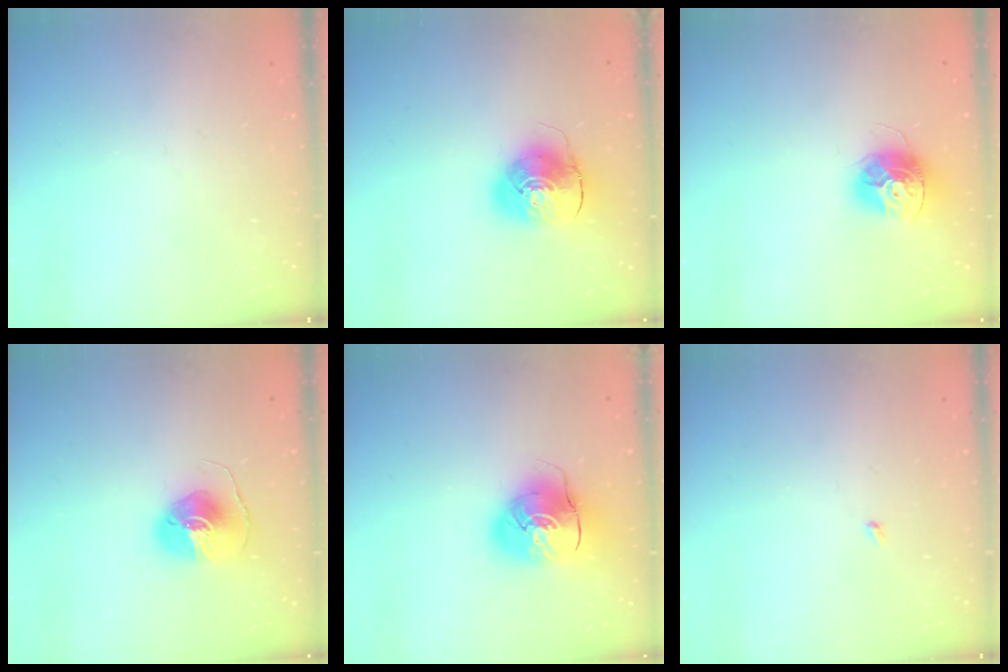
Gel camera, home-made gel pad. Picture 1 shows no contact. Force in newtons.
{"total": 9.7, "press": 9.6, "slide": 1.4}
{"total": 13.1, "press": 13.1, "slide": 0.7}
{"total": 9.6, "press": 9.6, "slide": 0.8}
{"total": 11.4, "press": 11.3, "slide": 1.8}
{"total": 1.9, "press": 1.9, "slide": 0.3}